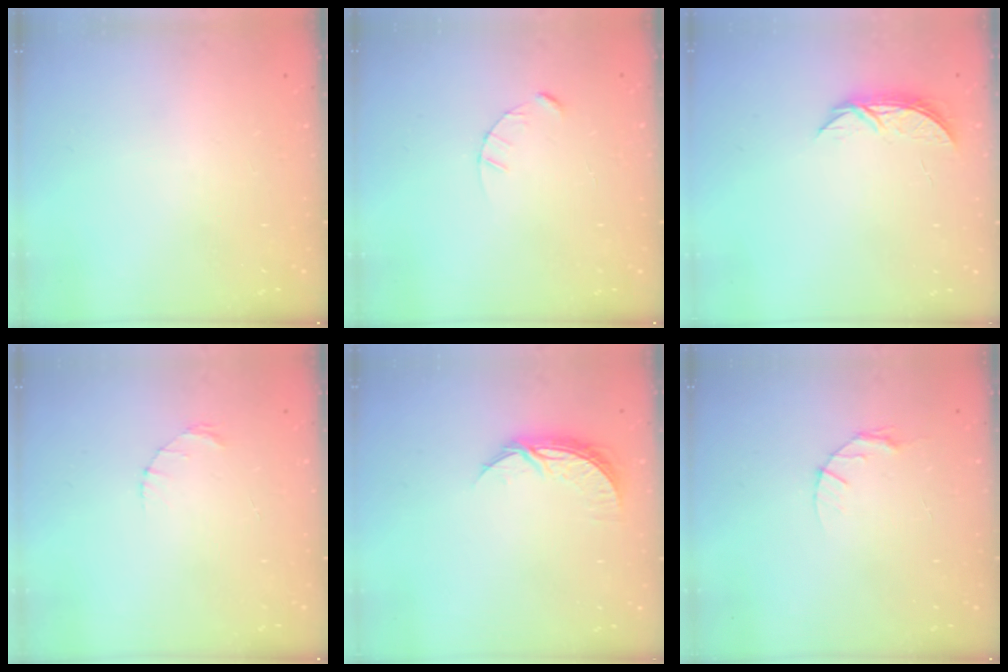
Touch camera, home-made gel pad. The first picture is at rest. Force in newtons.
{"total": 2.4, "press": 2.4, "slide": 0.3}
{"total": 5.2, "press": 5.2, "slide": 0.6}
{"total": 1.4, "press": 1.4, "slide": 0.2}
{"total": 6.8, "press": 6.8, "slide": 0.3}
{"total": 3.9, "press": 3.9, "slide": 0.5}